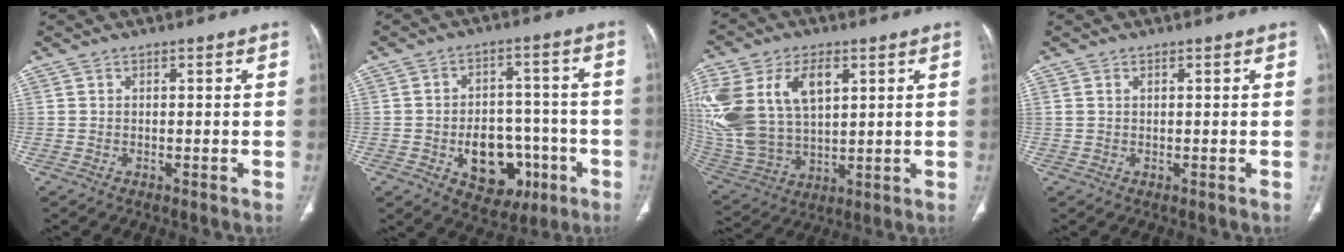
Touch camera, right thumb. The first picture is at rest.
{"total": 13.2, "force": [-4.4, 9.3, 8.3], "torque": [-0.076, 0.036, -0.047]}
{"total": 23.7, "force": [7.4, 14.5, 17.2], "torque": [-0.390, 0.003, 0.156]}
{"total": 0.9, "force": [0.3, 0.6, 0.6], "torque": [-0.018, 0.009, 0.012]}